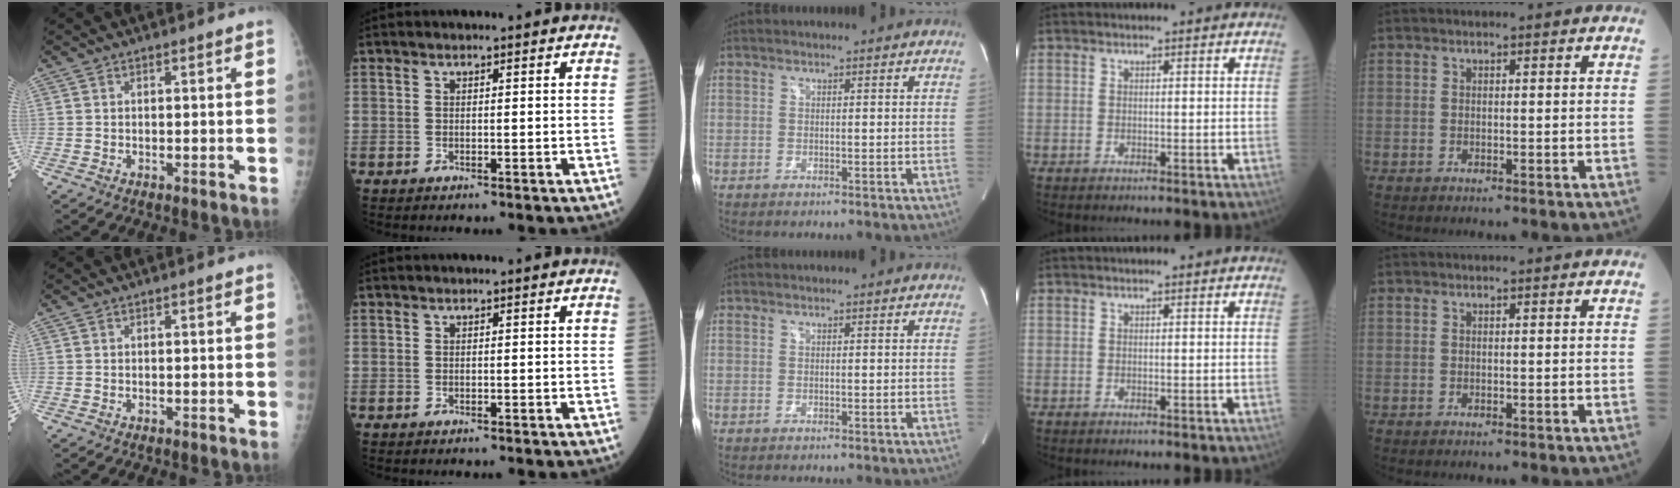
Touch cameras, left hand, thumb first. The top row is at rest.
{}